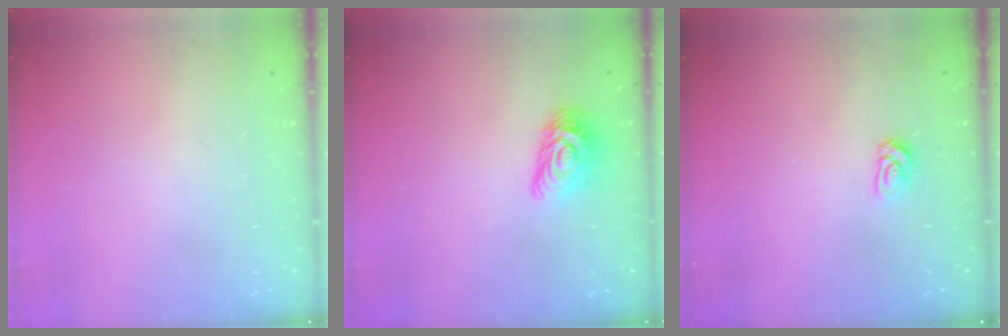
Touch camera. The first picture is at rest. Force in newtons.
{"total": 8.5, "press": 8.5, "slide": 0.5}
{"total": 3.2, "press": 3.2, "slide": 0.5}